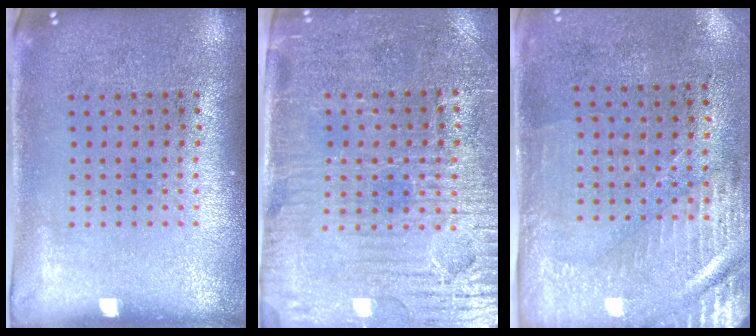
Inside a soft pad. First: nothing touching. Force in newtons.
{"total": 3.9, "press": 3.5, "slide": 1.5}
{"total": 3.0, "press": 2.5, "slide": 1.6}